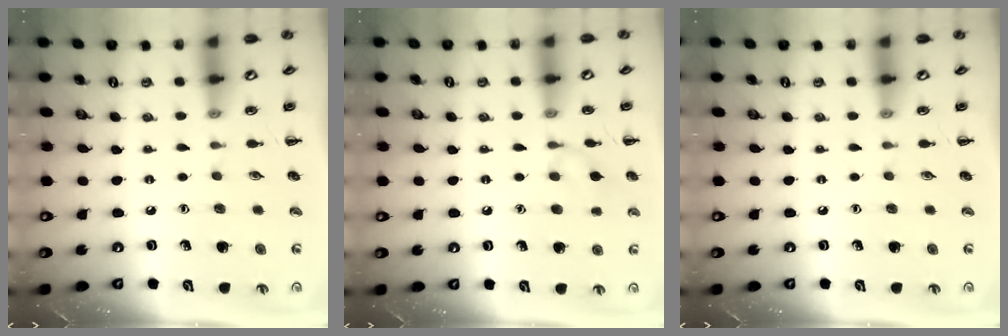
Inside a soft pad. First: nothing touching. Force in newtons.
{"total": 7.1, "press": 6.7, "slide": 2.1}
{"total": 0.0}